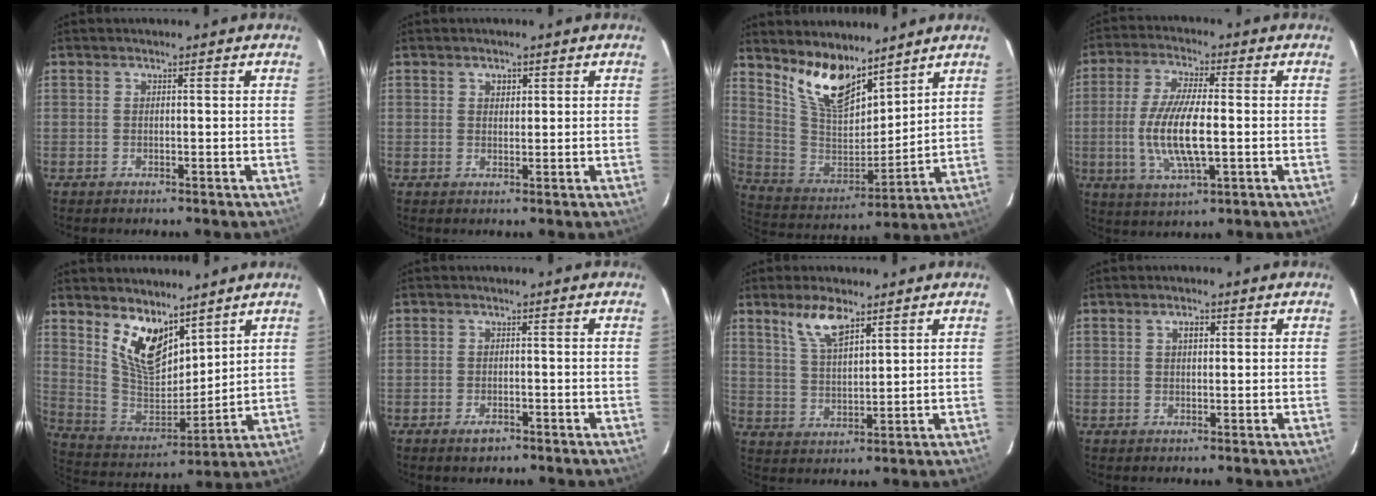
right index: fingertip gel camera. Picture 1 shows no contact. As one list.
[{"total": 1.6, "force": [0.8, 1.2, 0.6], "torque": [-0.007, 0.006, 0.013]}, {"total": 14.6, "force": [10.6, 6.2, 7.8], "torque": [-0.158, -0.003, 0.216]}, {"total": 12.0, "force": [-1.5, 3.2, 11.5], "torque": [-0.234, -0.009, -0.028]}, {"total": 13.1, "force": [8.6, 6.5, 7.6], "torque": [-0.143, -0.009, 0.176]}, {"total": 2.7, "force": [-1.9, 1.4, 1.4], "torque": [-0.033, -0.002, -0.033]}, {"total": 7.3, "force": [4.8, 2.6, 4.8], "torque": [-0.090, 0.005, 0.098]}, {"total": 1.9, "force": [0.6, 1.1, 1.4], "torque": [-0.022, 0.008, 0.011]}]